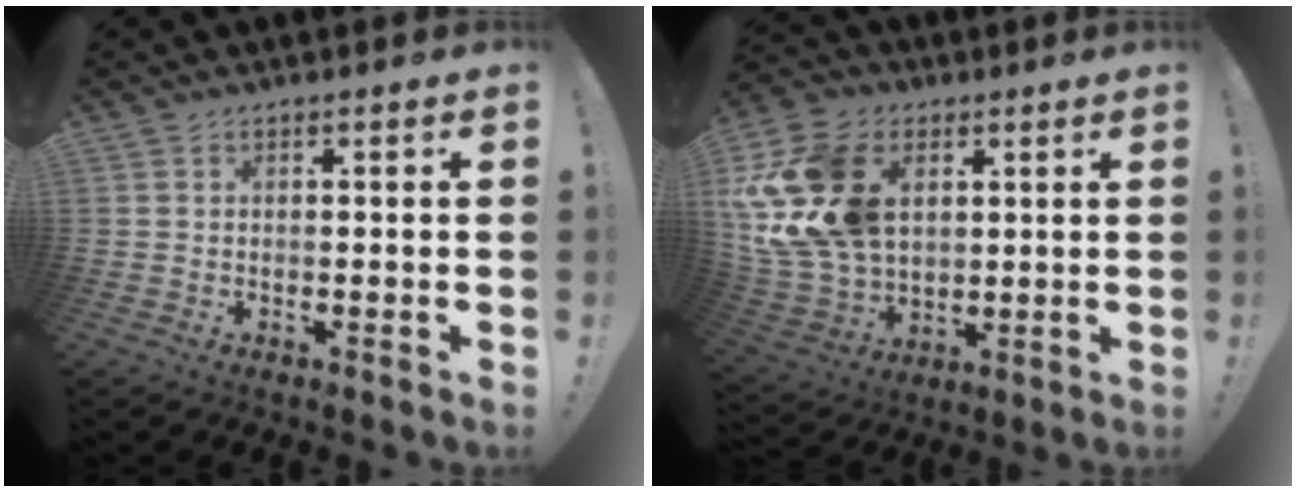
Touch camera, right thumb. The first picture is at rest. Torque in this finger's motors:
{"motor_torque": [0.61, 0.71, 1.47, 0.65, 0.36]}